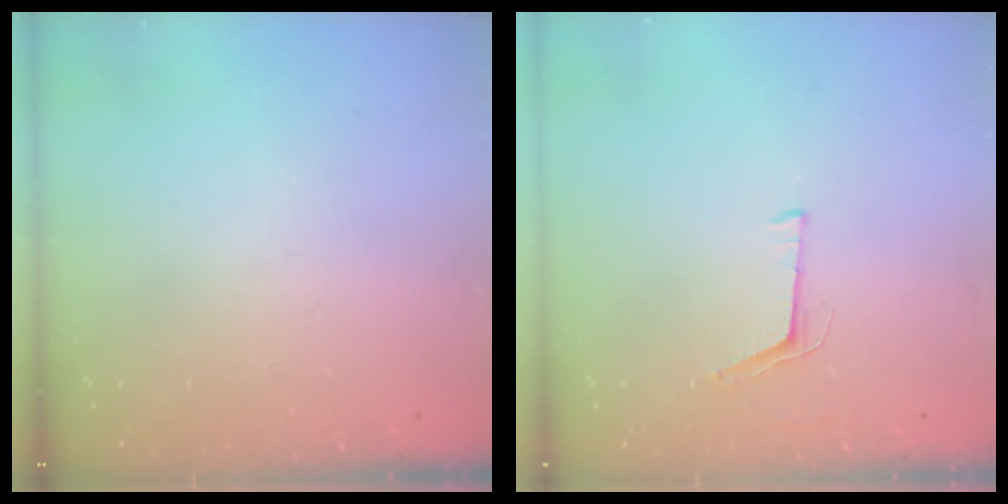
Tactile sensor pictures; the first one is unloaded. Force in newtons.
{"total": 4.2, "press": 3.5, "slide": 2.3}